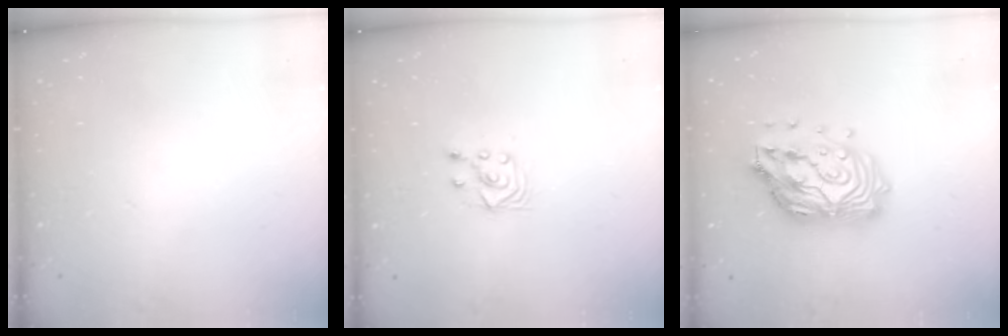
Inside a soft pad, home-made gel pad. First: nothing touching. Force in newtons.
{"total": 3.5, "press": 3.2, "slide": 1.3}
{"total": 19.1, "press": 19.0, "slide": 1.5}